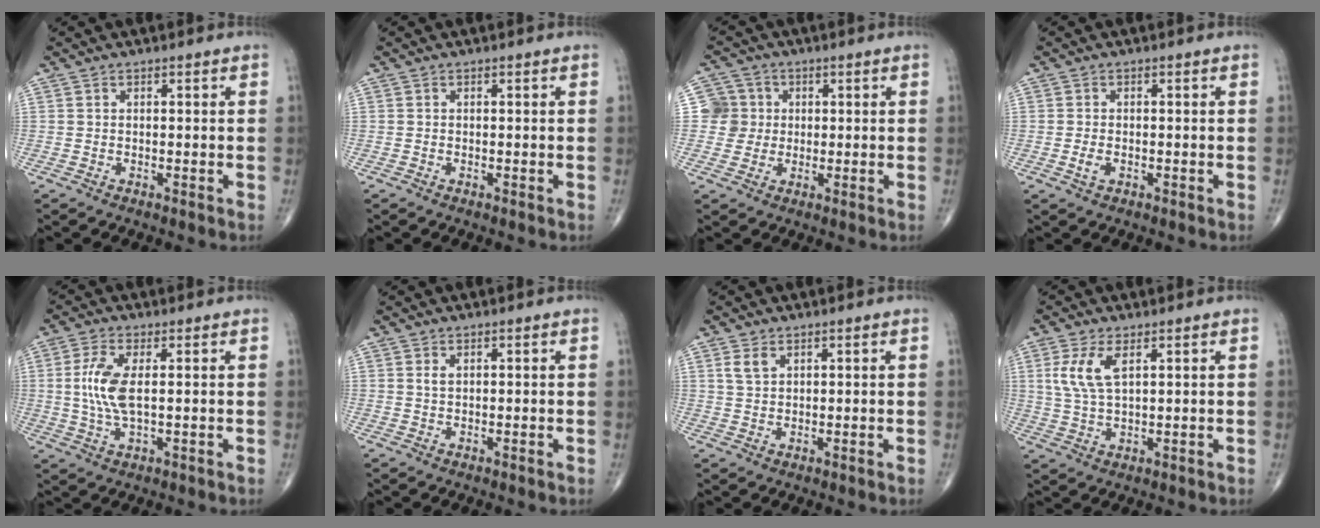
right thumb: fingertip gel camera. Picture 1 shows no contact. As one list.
[{"total": 0.0}, {"total": 5.5, "force": [0.6, 5.4, 0.2], "torque": [0.031, 0.008, 0.003]}, {"total": 1.9, "force": [-0.5, 1.1, 1.4], "torque": [-0.031, 0.000, -0.009]}, {"total": 7.3, "force": [0.7, 2.6, 6.8], "torque": [-0.163, -0.004, 0.015]}, {"total": 0.9, "force": [0.4, 0.4, 0.7], "torque": [-0.015, 0.003, 0.011]}, {"total": 2.5, "force": [1.4, 1.5, 1.5], "torque": [-0.029, -0.001, 0.034]}, {"total": 6.5, "force": [2.4, 2.6, 5.5], "torque": [-0.126, -0.003, 0.055]}]